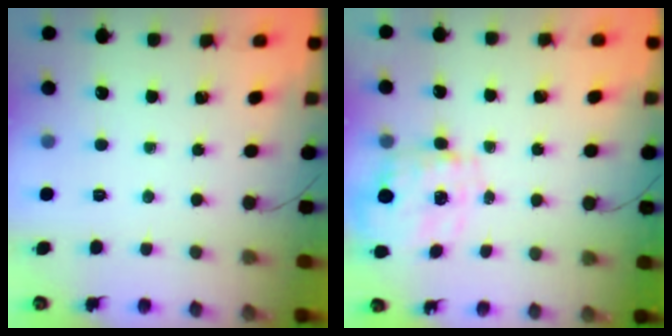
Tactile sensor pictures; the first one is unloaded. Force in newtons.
{"total": 2.8, "press": 2.6, "slide": 1.0}